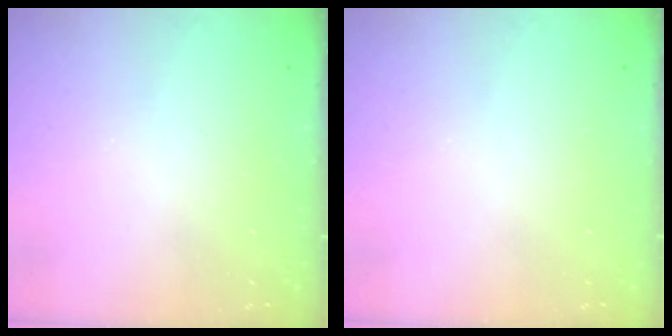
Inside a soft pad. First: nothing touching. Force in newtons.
{"total": 0.0}